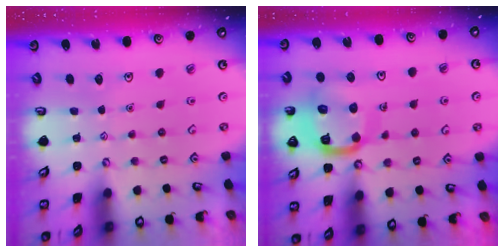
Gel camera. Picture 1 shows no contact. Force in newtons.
{"total": 15.7, "press": 15.6, "slide": 1.5}